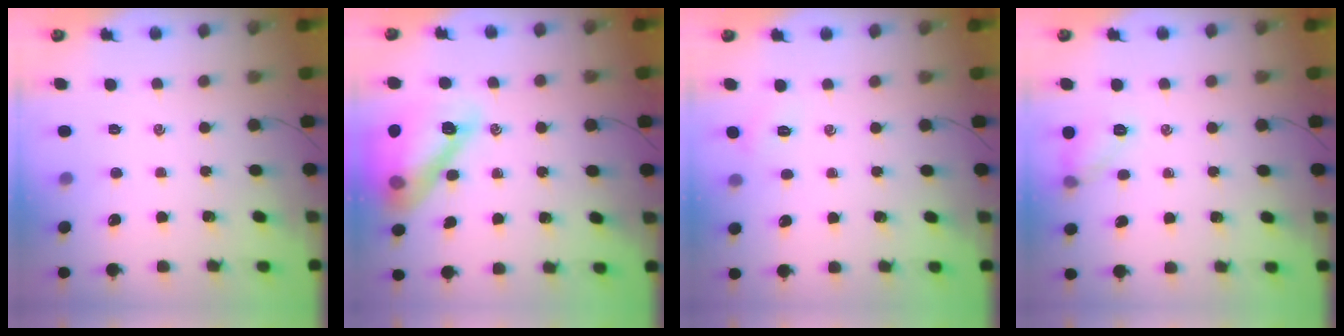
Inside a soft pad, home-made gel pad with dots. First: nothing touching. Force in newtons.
{"total": 18.3, "press": 18.2, "slide": 1.6}
{"total": 2.6, "press": 2.4, "slide": 0.8}
{"total": 7.2, "press": 6.9, "slide": 2.0}